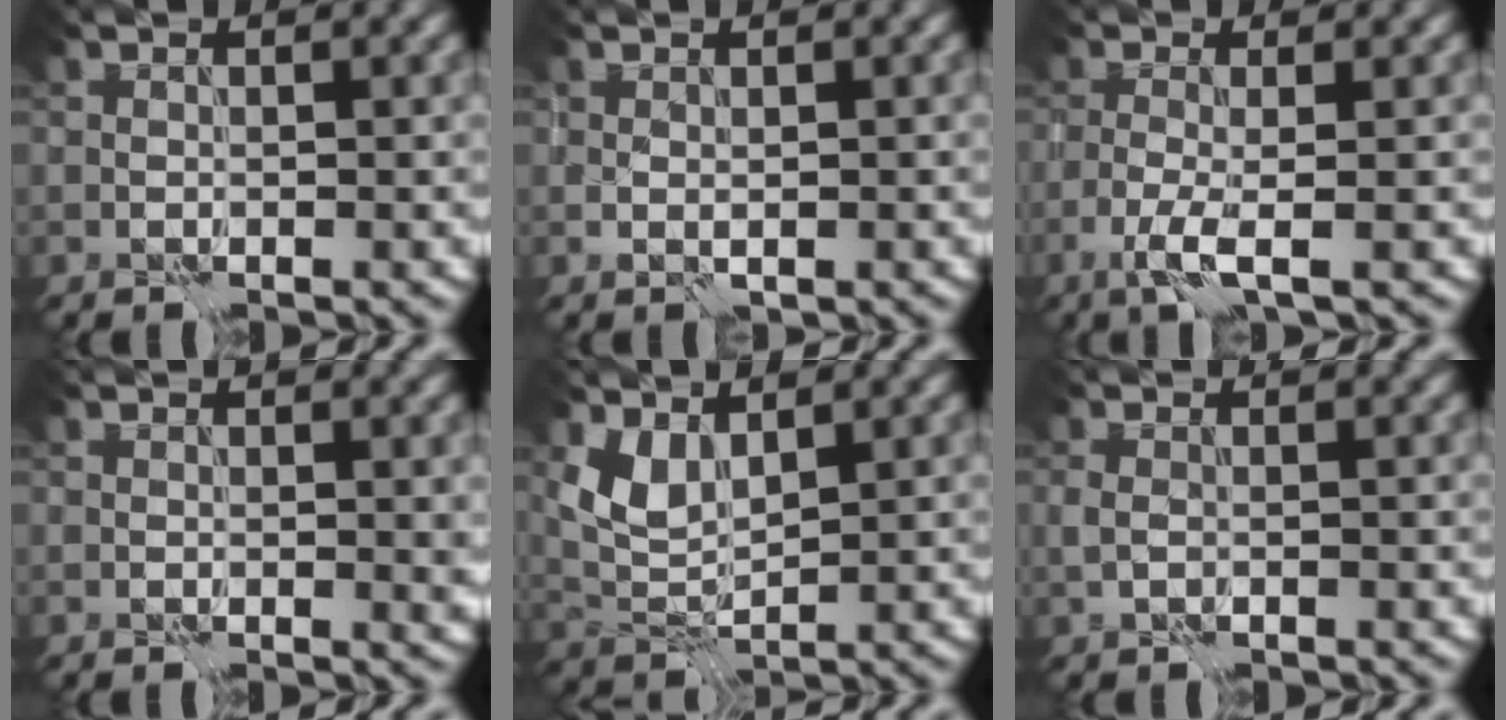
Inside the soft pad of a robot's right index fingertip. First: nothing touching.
{"total": 0.8, "force": [-0.1, 0.5, 0.7], "torque": [-0.015, -0.003, 0.002]}
{"total": 2.7, "force": [-1.1, 0.1, 2.5], "torque": [-0.054, 0.000, -0.028]}
{"total": 1.1, "force": [0.0, 0.5, 1.0], "torque": [-0.011, -0.003, 0.000]}
{"total": 2.7, "force": [1.9, 1.0, 1.7], "torque": [-0.044, -0.006, 0.046]}
{"total": 0.9, "force": [-0.4, 0.5, 0.7], "torque": [-0.021, 0.000, -0.007]}